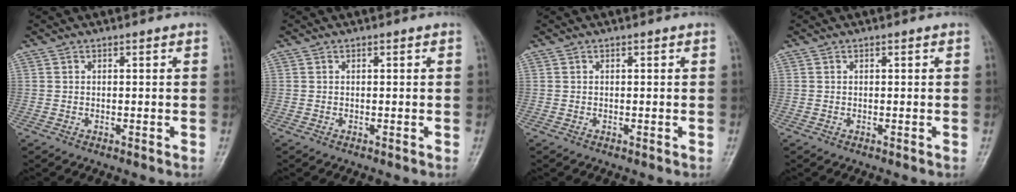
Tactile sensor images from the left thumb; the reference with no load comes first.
{"total": 0.0}
{"total": 0.0}
{"total": 0.0}